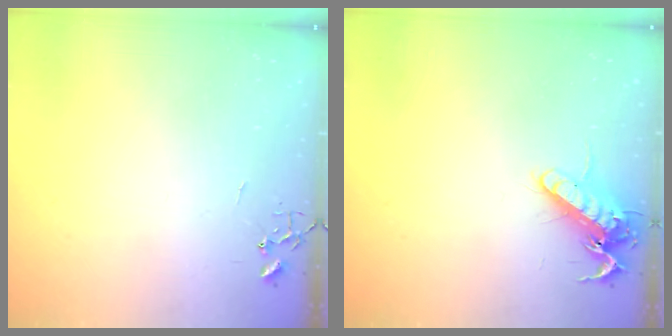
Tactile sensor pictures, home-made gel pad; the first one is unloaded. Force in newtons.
{"total": 13.5, "press": 13.3, "slide": 1.9}